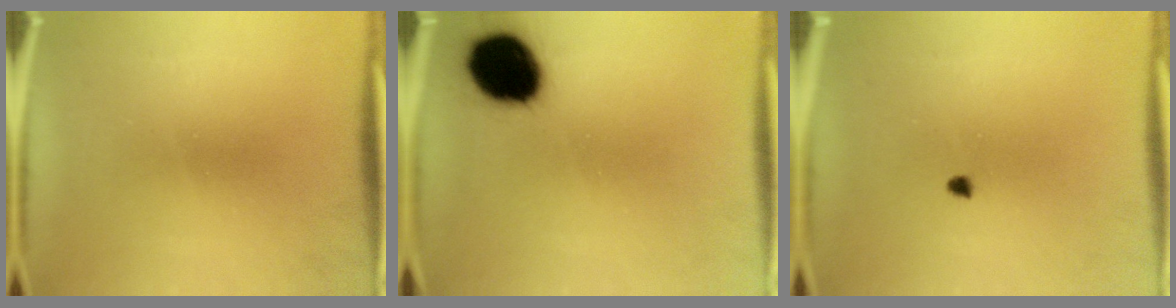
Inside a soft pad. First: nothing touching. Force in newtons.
{"total": 16.1}
{"total": 1.0}